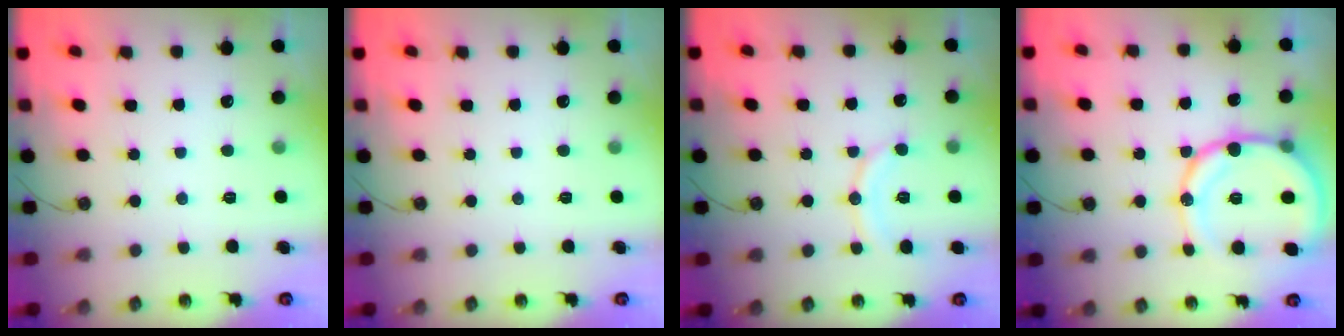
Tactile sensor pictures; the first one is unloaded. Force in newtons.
{"total": 0.0}
{"total": 8.9, "press": 8.9, "slide": 1.0}
{"total": 16.7, "press": 16.4, "slide": 3.4}